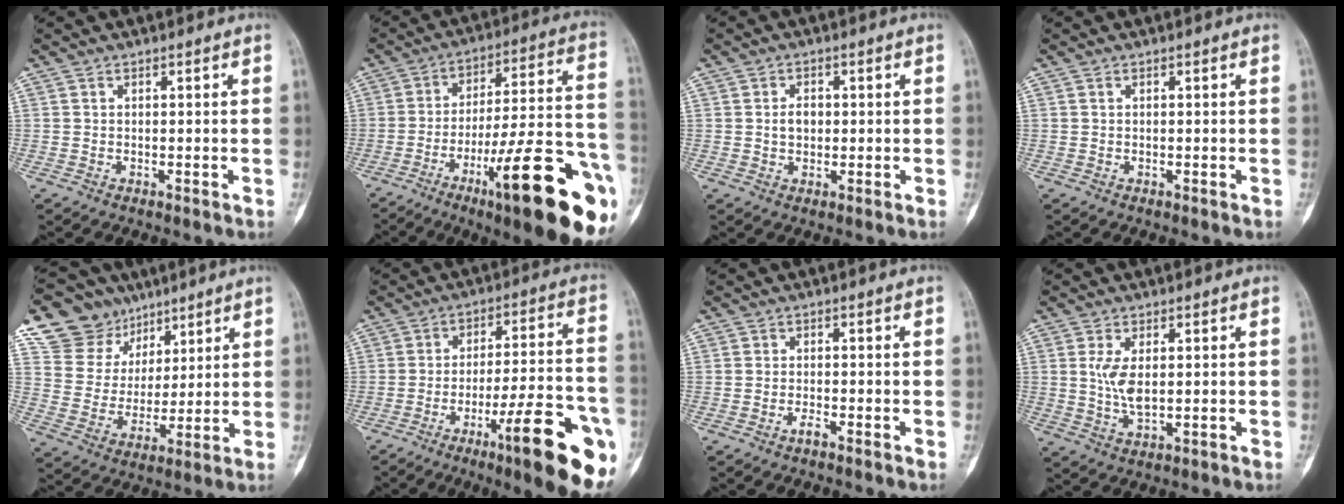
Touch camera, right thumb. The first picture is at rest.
{"total": 26.4, "force": [-12.2, 5.0, 22.8], "torque": [-0.264, 0.058, -0.180]}
{"total": 2.9, "force": [0.3, 2.3, 1.6], "torque": [-0.020, 0.005, 0.005]}
{"total": 0.0}
{"total": 14.5, "force": [9.4, 10.8, 2.3], "torque": [-0.004, -0.028, 0.180]}
{"total": 20.0, "force": [-9.4, 3.7, 17.3], "torque": [-0.203, 0.044, -0.132]}
{"total": 1.1, "force": [-0.9, 0.5, 0.5], "torque": [-0.011, 0.003, -0.019]}
{"total": 4.9, "force": [0.7, 2.5, 4.2], "torque": [-0.087, -0.009, 0.019]}